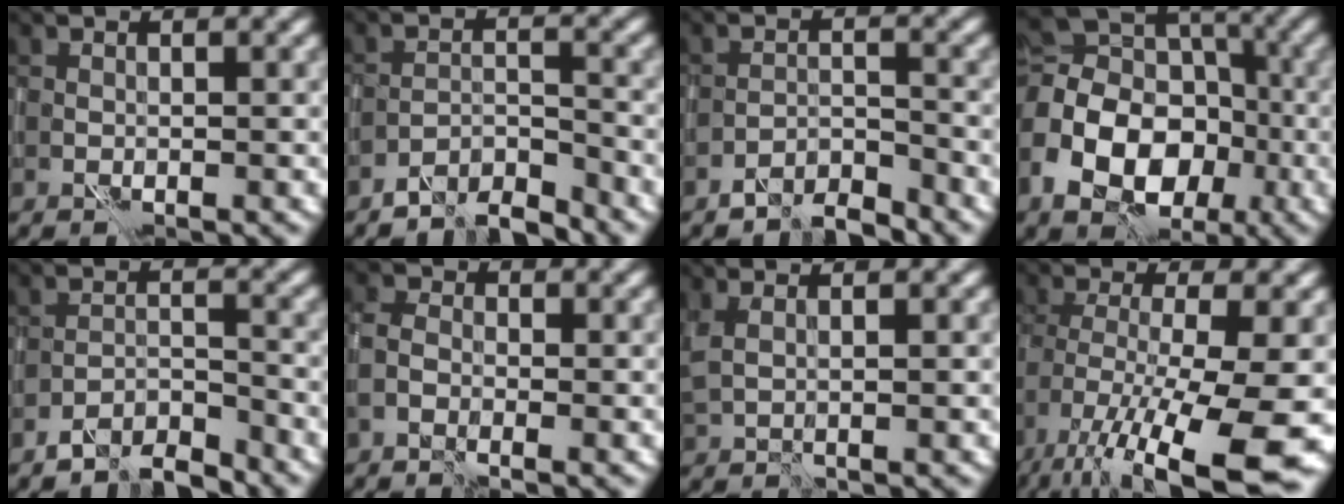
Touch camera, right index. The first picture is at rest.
{"total": 4.4, "force": [-4.1, 0.8, 1.3], "torque": [-0.022, 0.002, -0.078]}
{"total": 3.6, "force": [-3.3, 0.8, 1.2], "torque": [-0.018, 0.006, -0.065]}
{"total": 11.9, "force": [-4.3, 8.4, 7.3], "torque": [-0.147, -0.007, -0.092]}
{"total": 4.3, "force": [-3.8, 1.1, 1.6], "torque": [-0.025, 0.004, -0.074]}
{"total": 2.2, "force": [-1.0, 1.3, 1.4], "torque": [-0.030, 0.005, -0.030]}
{"total": 2.7, "force": [1.3, 1.0, 2.2], "torque": [-0.031, 0.012, 0.022]}
{"total": 14.1, "force": [-7.4, 3.8, 11.4], "torque": [-0.208, -0.019, -0.110]}